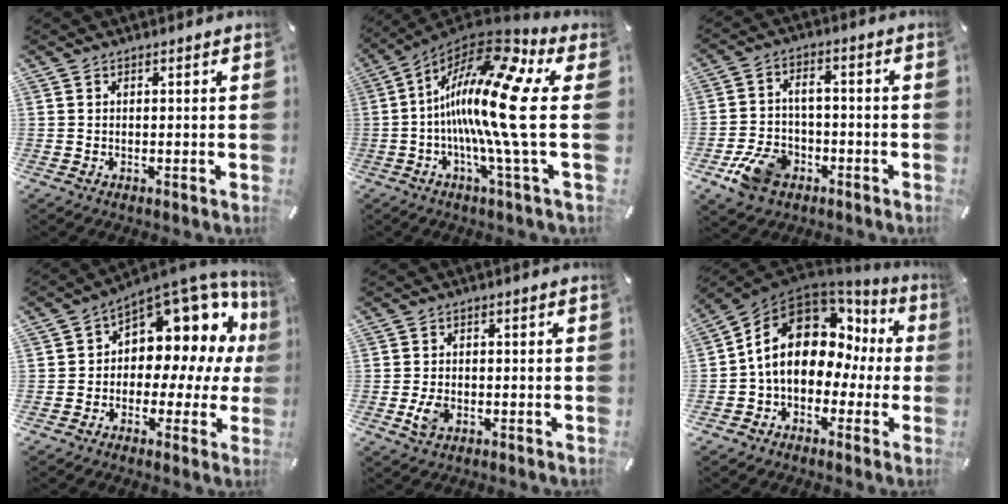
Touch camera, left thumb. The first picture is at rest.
{"total": 21.9, "force": [-0.4, 2.9, 21.7], "torque": [-0.439, -0.026, -0.025]}
{"total": 9.7, "force": [-4.1, 6.9, 5.3], "torque": [-0.114, 0.028, -0.072]}
{"total": 11.3, "force": [5.5, 7.5, 6.4], "torque": [-0.084, -0.069, 0.091]}
{"total": 3.9, "force": [-1.1, 2.6, 2.7], "torque": [-0.066, -0.001, -0.022]}
{"total": 16.0, "force": [3.0, 11.8, 10.3], "torque": [-0.184, -0.009, 0.050]}